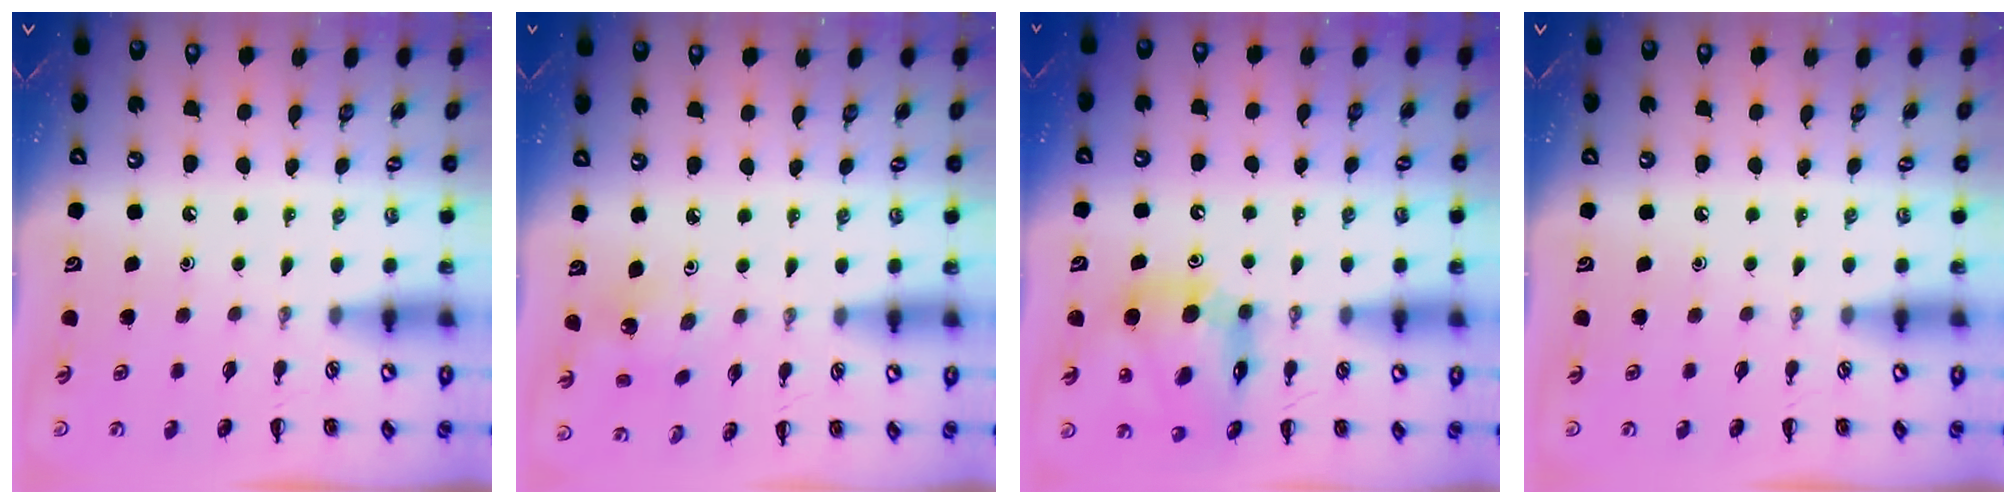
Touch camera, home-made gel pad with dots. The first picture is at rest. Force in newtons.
{"total": 2.3, "press": 2.2, "slide": 0.7}
{"total": 13.6, "press": 13.0, "slide": 4.2}
{"total": 0.0}